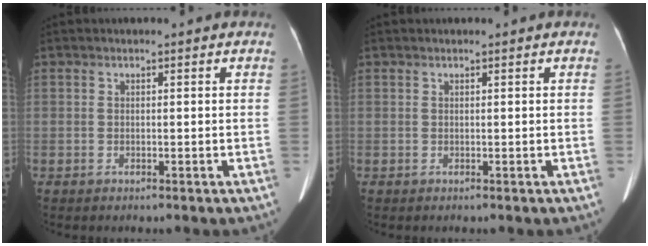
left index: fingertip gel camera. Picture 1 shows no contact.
{"total": 0.0}